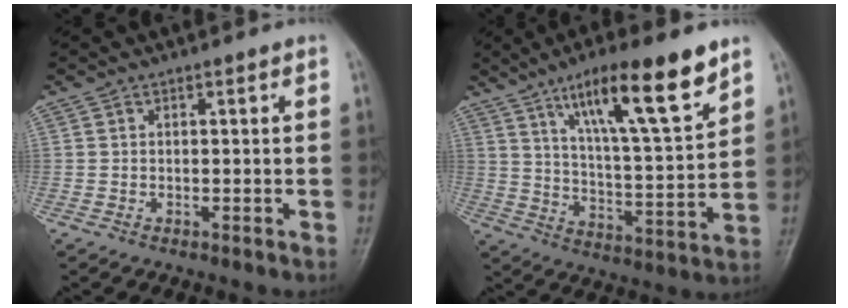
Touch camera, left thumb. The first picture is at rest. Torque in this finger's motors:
{"motor_torque": [1.40, 1.34, 1.76, -1.01, 0.50]}